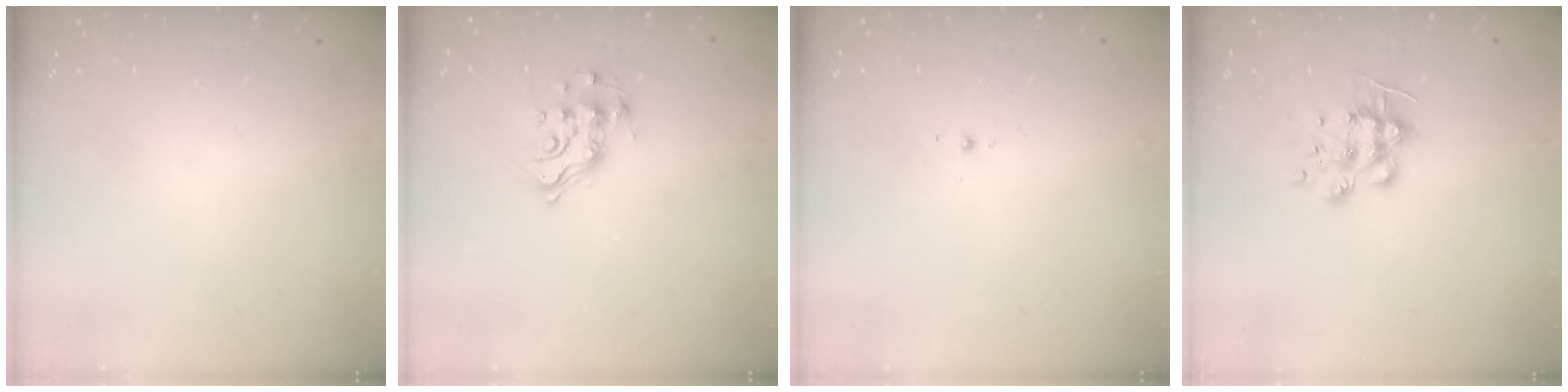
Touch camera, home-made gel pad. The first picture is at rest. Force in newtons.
{"total": 11.0, "press": 11.0, "slide": 0.4}
{"total": 2.6, "press": 2.5, "slide": 0.7}
{"total": 9.8, "press": 9.8, "slide": 0.5}